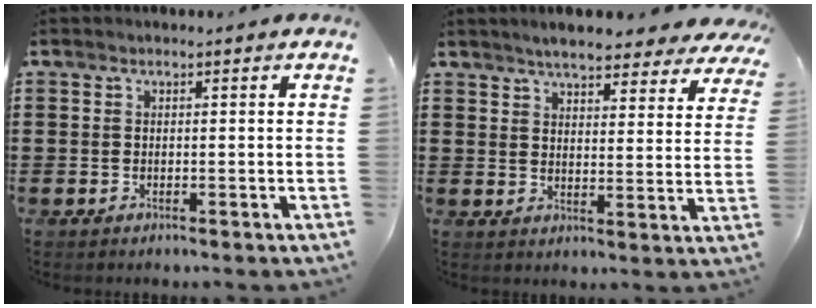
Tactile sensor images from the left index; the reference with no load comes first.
{"total": 5.5, "force": [5.1, 0.3, 1.8], "torque": [-0.047, -0.020, 0.090]}